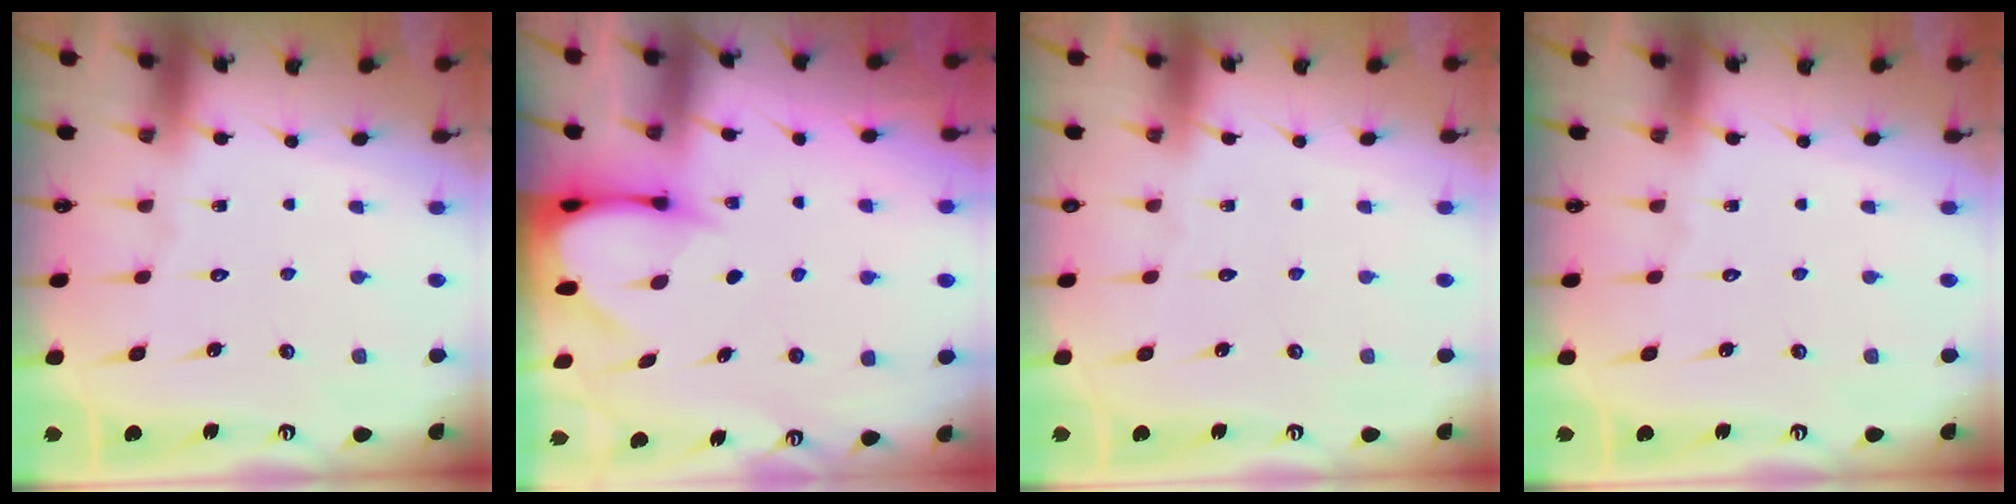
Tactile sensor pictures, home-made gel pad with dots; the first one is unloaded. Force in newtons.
{"total": 3.8, "press": 3.7, "slide": 0.4}
{"total": 0.0}
{"total": 0.0}